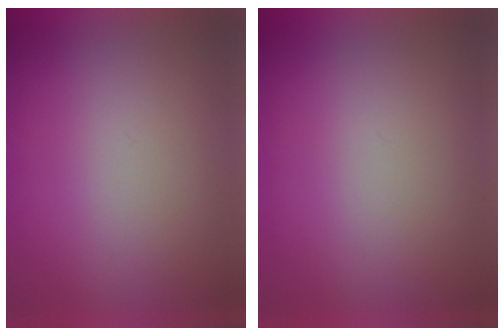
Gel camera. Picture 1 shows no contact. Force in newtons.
{"total": 0.0}